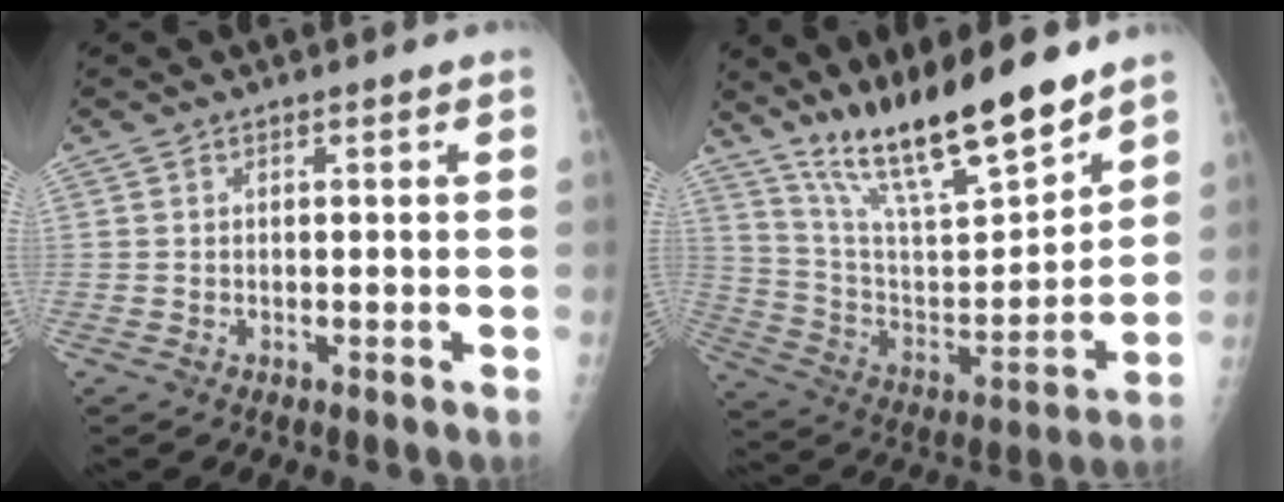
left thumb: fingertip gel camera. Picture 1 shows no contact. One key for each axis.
{"total": 20.9, "fx": 16.3, "fy": 4.1, "fz": 12.4, "tx": -0.184, "ty": -0.086, "tz": 0.294}